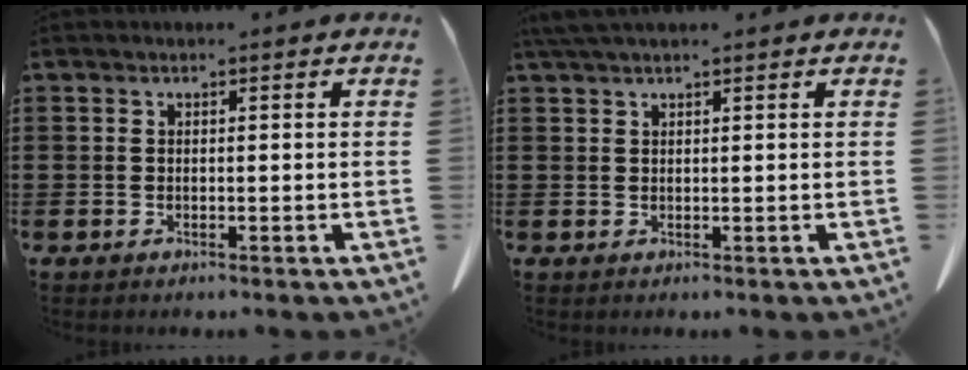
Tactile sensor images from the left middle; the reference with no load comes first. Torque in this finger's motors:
{"motor_torque": [0.54, -0.40, 0.09, 0.05]}